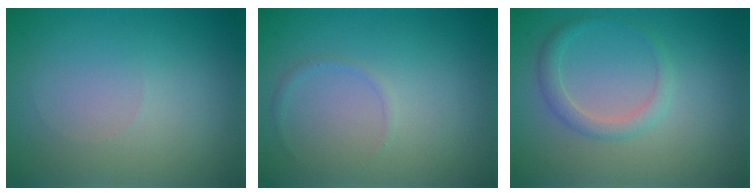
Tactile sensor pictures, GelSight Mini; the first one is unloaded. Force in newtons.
{"total": 0.6, "press": 0.6, "slide": 0.0}
{"total": 1.7, "press": 1.7, "slide": 0.1}